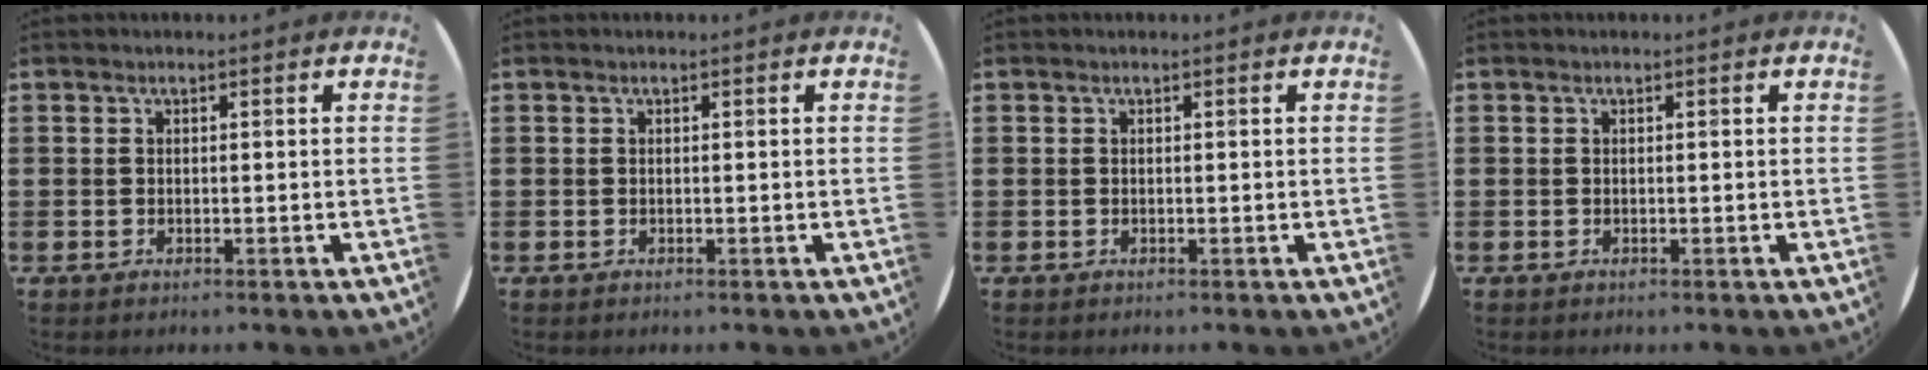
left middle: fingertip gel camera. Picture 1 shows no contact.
{"total": 0.0}
{"total": 0.0}
{"total": 0.0}